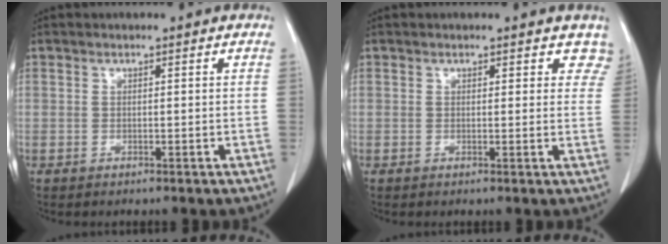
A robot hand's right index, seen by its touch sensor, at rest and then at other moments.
{"total": 3.6, "force": [3.0, 1.8, 0.6], "torque": [0.024, -0.006, 0.012]}